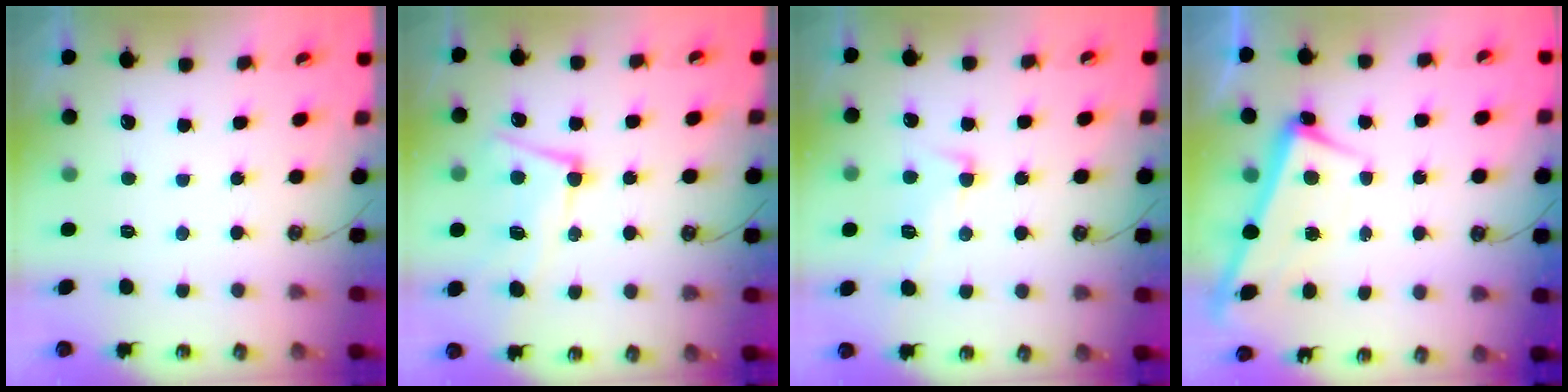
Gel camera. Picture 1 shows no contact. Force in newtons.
{"total": 8.7, "press": 8.5, "slide": 1.6}
{"total": 3.3, "press": 3.2, "slide": 1.0}
{"total": 2.2, "press": 2.1, "slide": 0.5}